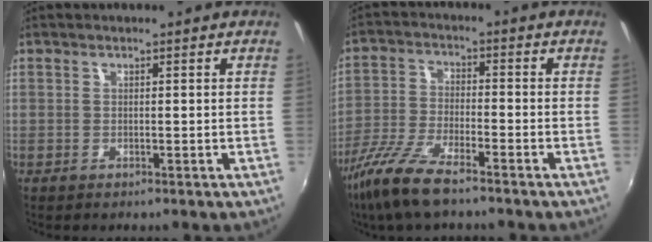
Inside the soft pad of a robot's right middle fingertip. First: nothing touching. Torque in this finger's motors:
{"motor_torque": [1.19, -0.95, 0.17, 0.13]}